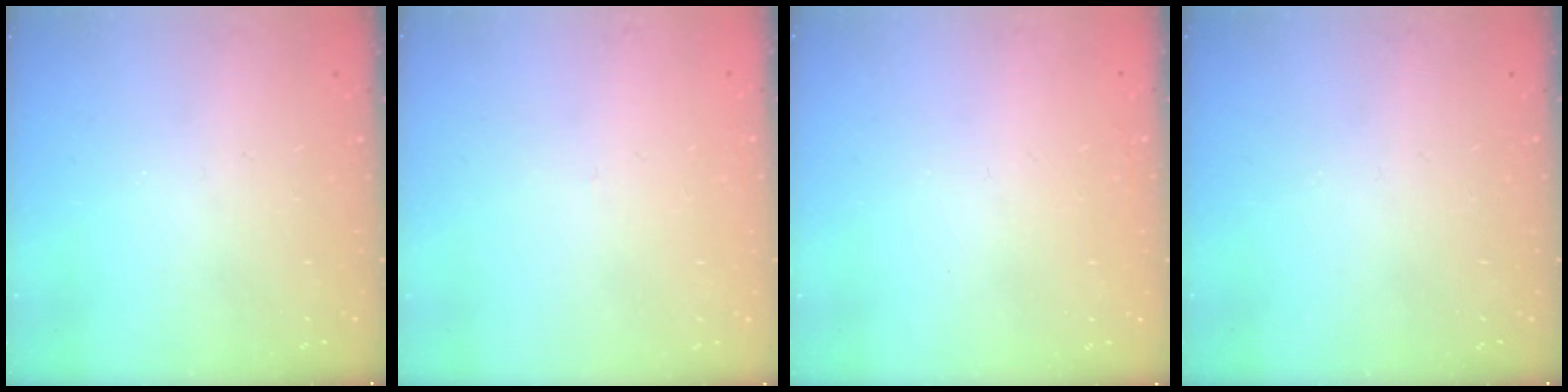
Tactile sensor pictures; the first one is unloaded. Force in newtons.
{"total": 2.7, "press": 2.7, "slide": 0.3}
{"total": 1.6, "press": 1.6, "slide": 0.1}
{"total": 0.0}